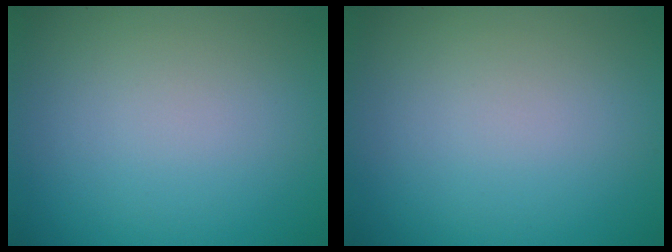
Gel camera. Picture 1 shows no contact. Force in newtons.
{"total": 0.0}